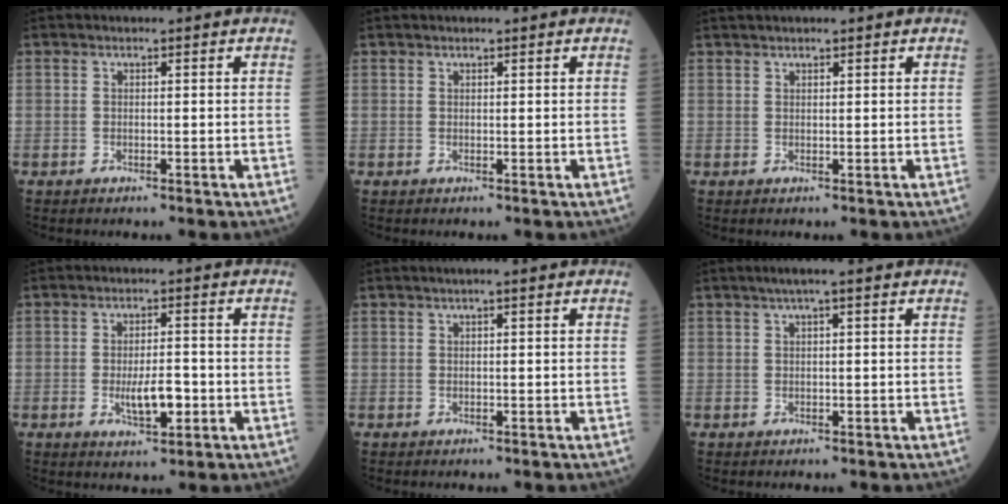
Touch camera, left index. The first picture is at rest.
{"total": 0.5, "force": [0.5, 0.1, 0.1], "torque": [-0.004, 0.013, 0.011]}
{"total": 2.0, "force": [1.8, 0.3, 0.9], "torque": [-0.012, 0.024, 0.032]}
{"total": 5.1, "force": [-1.4, 1.7, 4.6], "torque": [-0.081, -0.001, -0.020]}
{"total": 0.8, "force": [0.4, 0.1, 0.7], "torque": [-0.011, 0.008, 0.005]}
{"total": 2.4, "force": [1.5, 0.0, 2.0], "torque": [-0.037, 0.015, 0.025]}